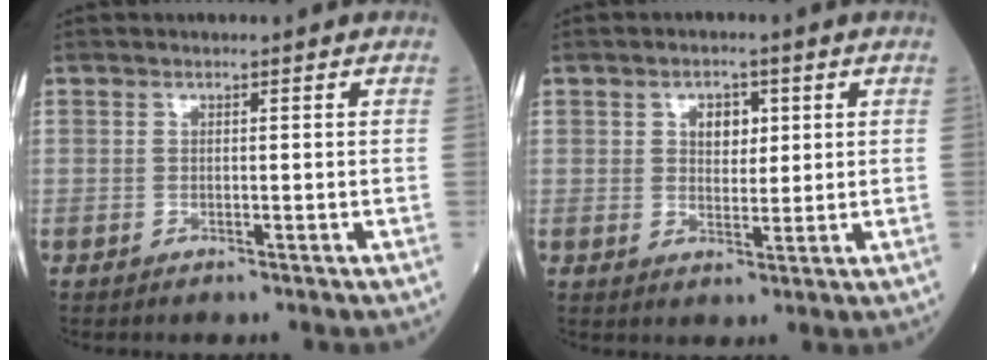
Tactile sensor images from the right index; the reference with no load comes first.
{"total": 3.7, "force": [1.3, 2.4, 2.6], "torque": [-0.037, 0.005, 0.022]}